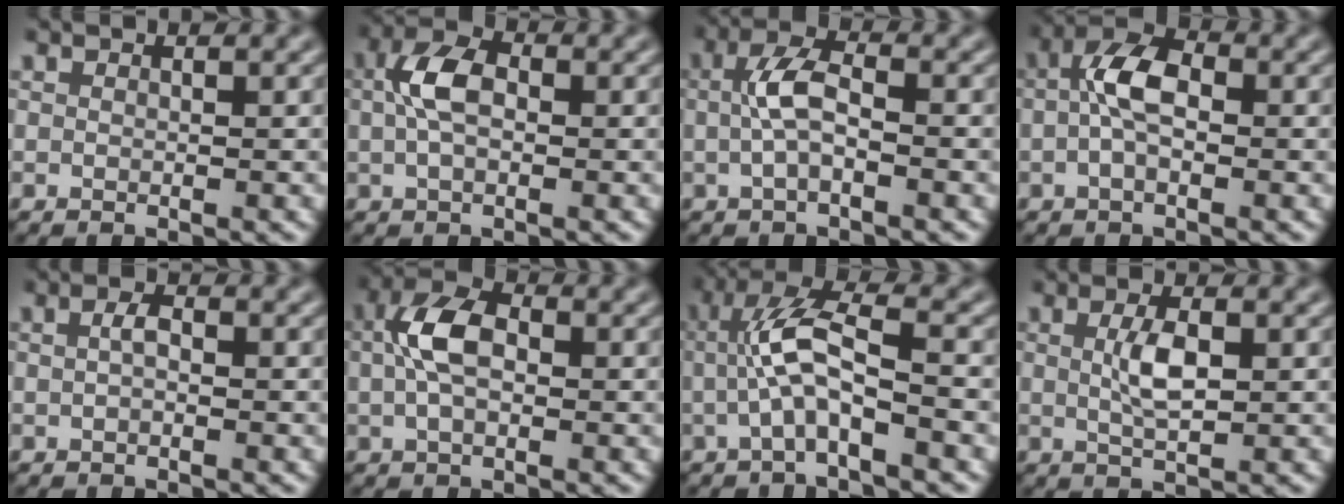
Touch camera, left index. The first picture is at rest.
{"total": 4.0, "force": [0.3, 2.4, 3.2], "torque": [-0.068, 0.010, -0.002]}
{"total": 3.4, "force": [-0.1, 1.3, 3.1], "torque": [-0.066, 0.011, -0.009]}
{"total": 4.2, "force": [-0.3, 2.1, 3.6], "torque": [-0.070, 0.015, -0.015]}
{"total": 1.3, "force": [0.1, 0.6, 1.1], "torque": [-0.023, 0.006, -0.001]}
{"total": 4.8, "force": [0.2, 2.8, 3.9], "torque": [-0.081, 0.012, -0.004]}
{"total": 4.9, "force": [-1.0, 1.1, 4.7], "torque": [-0.101, 0.020, -0.025]}
{"total": 2.9, "force": [0.4, 1.0, 2.7], "torque": [-0.061, 0.004, 0.008]}